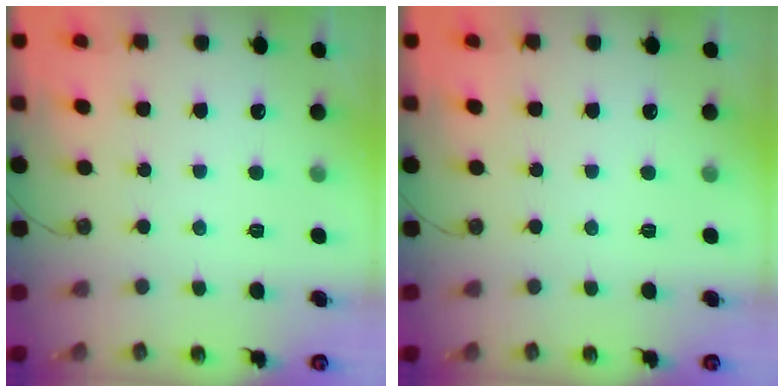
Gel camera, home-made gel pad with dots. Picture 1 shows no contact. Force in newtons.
{"total": 0.0}